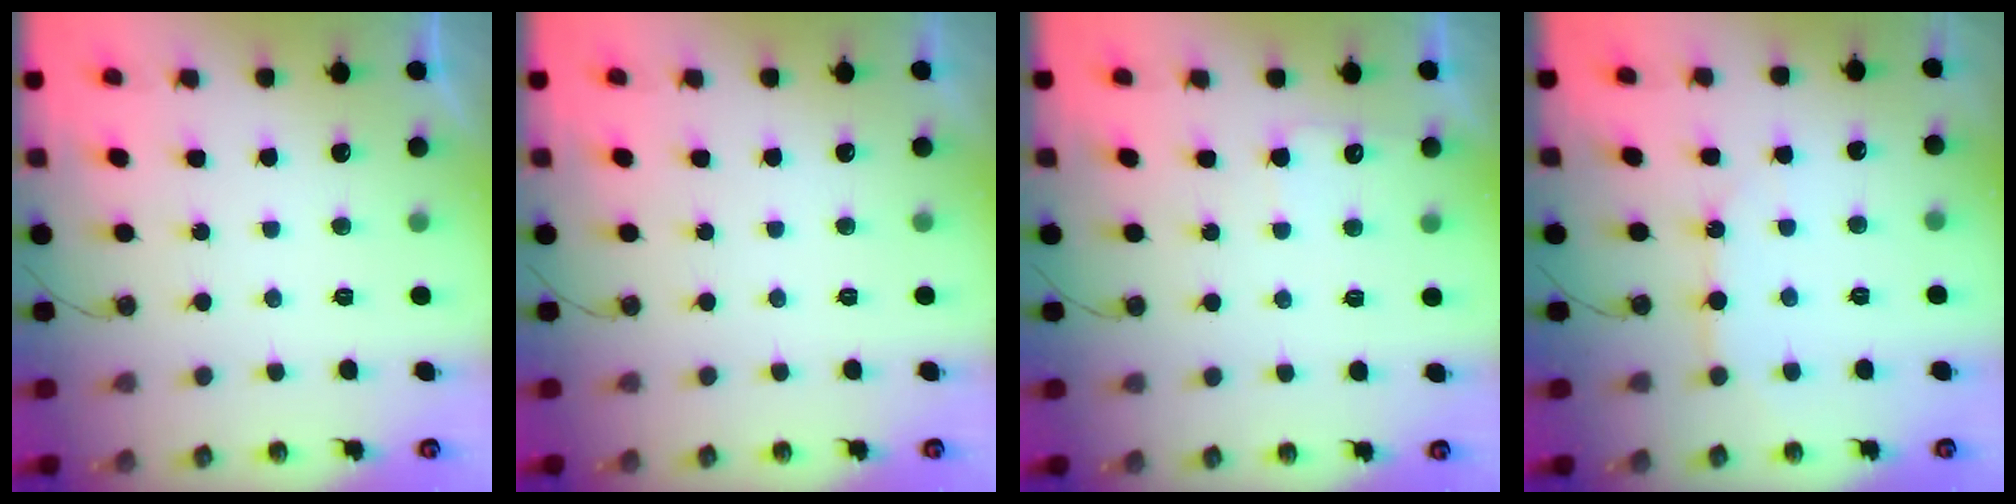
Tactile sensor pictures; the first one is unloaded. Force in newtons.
{"total": 0.0}
{"total": 6.0, "press": 5.9, "slide": 0.4}
{"total": 6.5, "press": 6.5, "slide": 0.5}